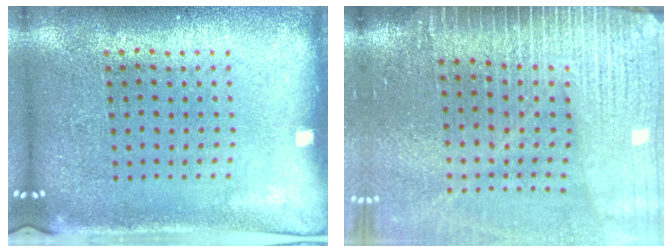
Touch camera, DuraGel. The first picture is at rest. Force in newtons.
{"total": 4.3, "press": 3.7, "slide": 2.3}